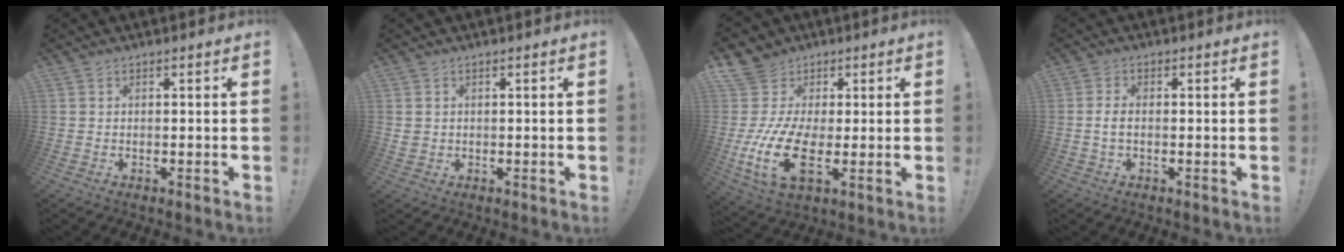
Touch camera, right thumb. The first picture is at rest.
{"total": 2.0, "force": [0.6, 1.7, 0.7], "torque": [-0.013, 0.002, 0.011]}
{"total": 18.6, "force": [-1.8, 13.0, 13.2], "torque": [-0.265, 0.000, -0.025]}
{"total": 2.8, "force": [-0.4, 1.4, 2.4], "torque": [-0.049, 0.004, -0.009]}